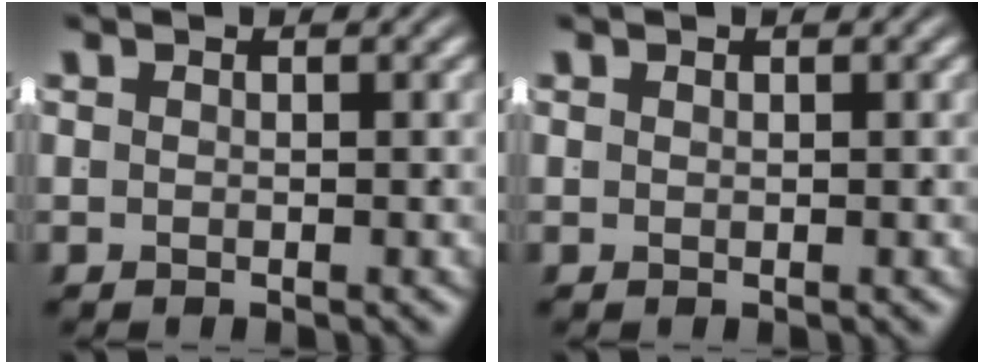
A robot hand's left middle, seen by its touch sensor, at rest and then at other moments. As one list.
[{"total": 0.0}]